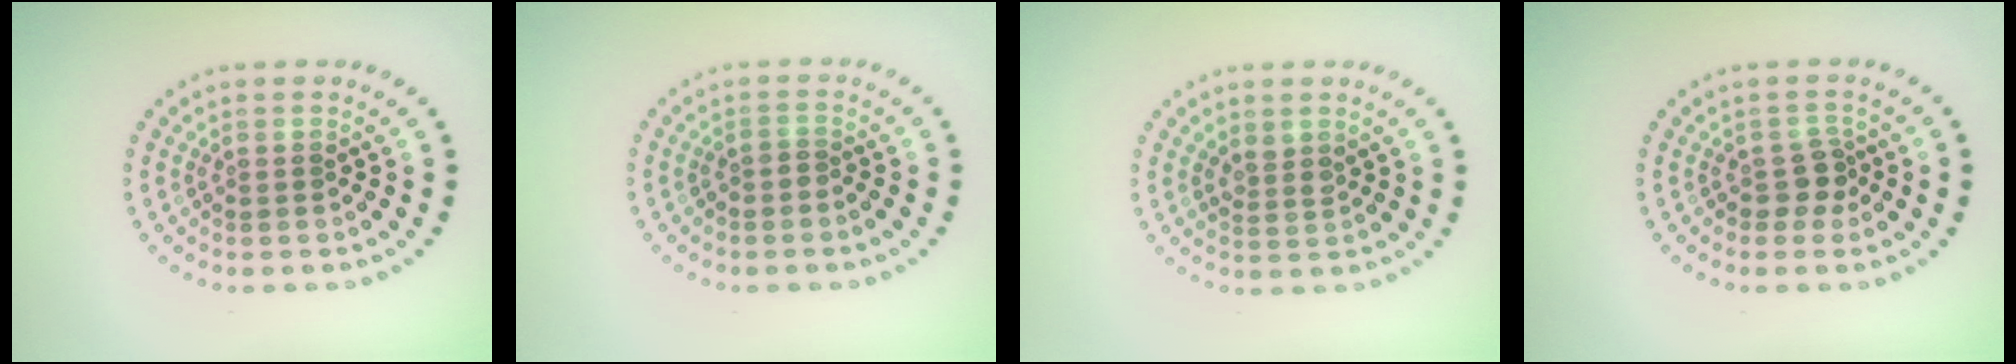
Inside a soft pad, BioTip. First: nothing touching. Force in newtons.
{"total": 0.8, "press": 0.4, "slide": 0.6}
{"total": 1.4, "press": 1.2, "slide": 0.8}
{"total": 2.0, "press": 1.7, "slide": 1.1}